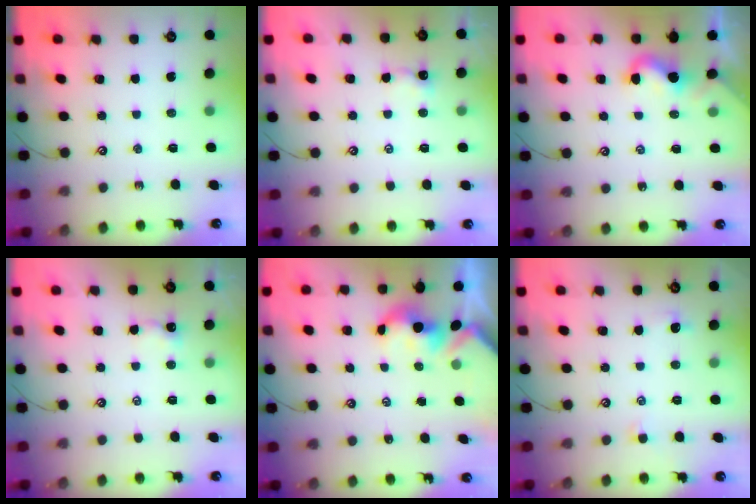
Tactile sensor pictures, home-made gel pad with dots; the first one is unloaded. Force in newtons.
{"total": 2.2, "press": 2.2, "slide": 0.2}
{"total": 1.8, "press": 1.8, "slide": 0.3}
{"total": 2.2, "press": 2.2, "slide": 0.2}
{"total": 1.5, "press": 1.5, "slide": 0.2}
{"total": 0.5, "press": 0.1, "slide": 0.5}